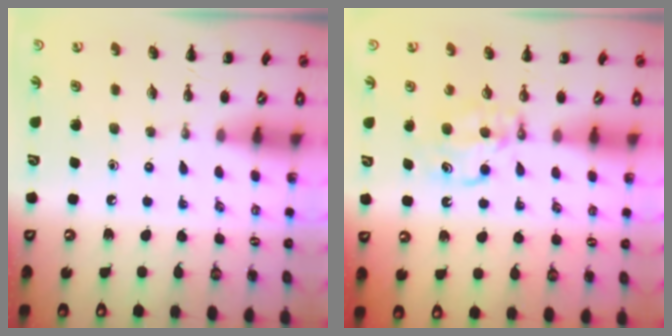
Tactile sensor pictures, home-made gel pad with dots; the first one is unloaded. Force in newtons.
{"total": 6.1, "press": 6.0, "slide": 0.6}